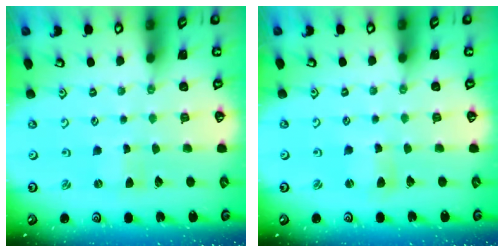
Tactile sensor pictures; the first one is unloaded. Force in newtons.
{"total": 2.3, "press": 2.2, "slide": 0.3}